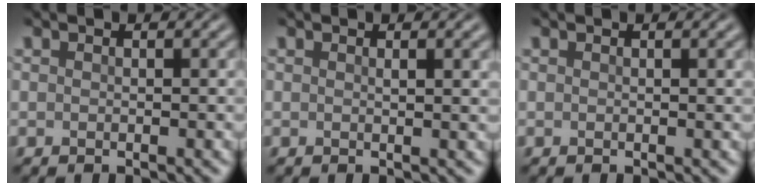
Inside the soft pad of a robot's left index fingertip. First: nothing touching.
{"total": 1.7, "force": [0.6, 0.5, 1.5], "torque": [-0.013, 0.003, 0.007]}
{"total": 0.9, "force": [0.3, 0.2, 0.8], "torque": [-0.007, 0.003, 0.003]}